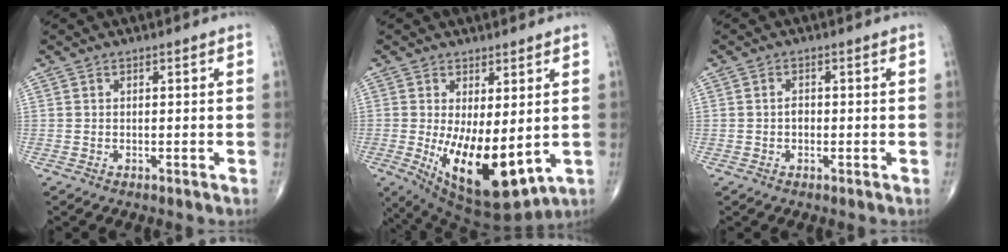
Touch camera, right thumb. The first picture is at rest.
{"total": 15.0, "force": [-1.8, 6.4, 13.4], "torque": [-0.216, -0.032, -0.004]}
{"total": 1.6, "force": [-0.3, 1.1, 1.0], "torque": [-0.011, 0.004, -0.007]}